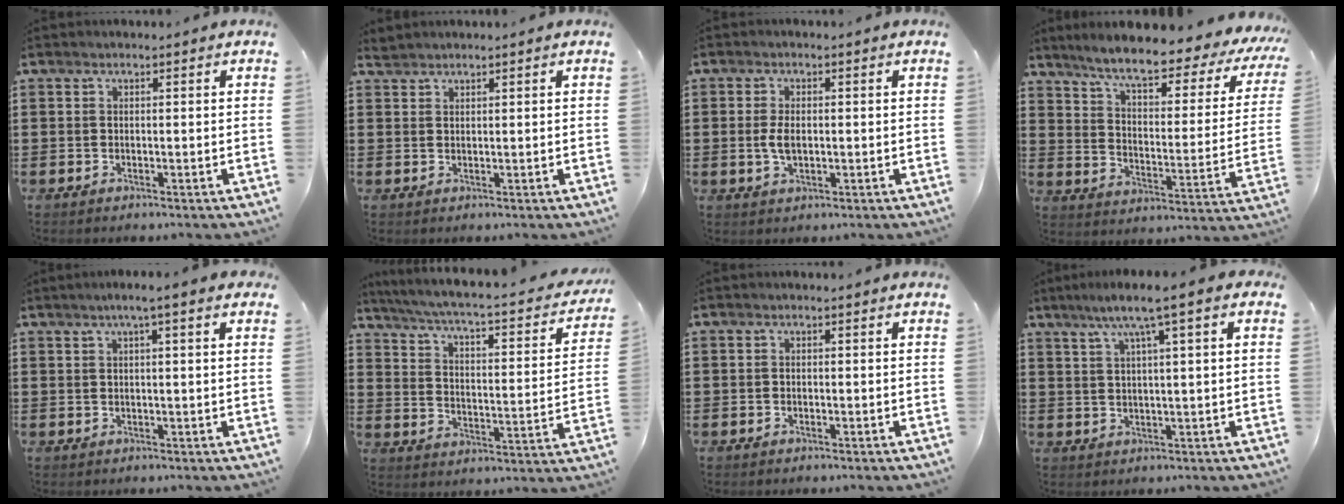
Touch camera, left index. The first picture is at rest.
{"total": 1.1, "force": [1.1, 0.1, 0.1], "torque": [-0.004, -0.001, 0.021]}
{"total": 3.5, "force": [0.0, 1.8, 3.0], "torque": [-0.075, -0.001, -0.006]}
{"total": 7.8, "force": [6.3, 0.4, 4.6], "torque": [-0.105, -0.037, 0.097]}
{"total": 2.4, "force": [1.1, -0.2, 2.1], "torque": [-0.041, 0.002, 0.018]}
{"total": 3.9, "force": [3.0, -0.2, 2.5], "torque": [-0.067, -0.035, 0.040]}
{"total": 0.6, "force": [-0.4, 0.3, 0.1], "torque": [-0.004, 0.000, -0.009]}
{"total": 5.4, "force": [2.3, 0.2, 4.9], "torque": [-0.104, 0.004, 0.034]}